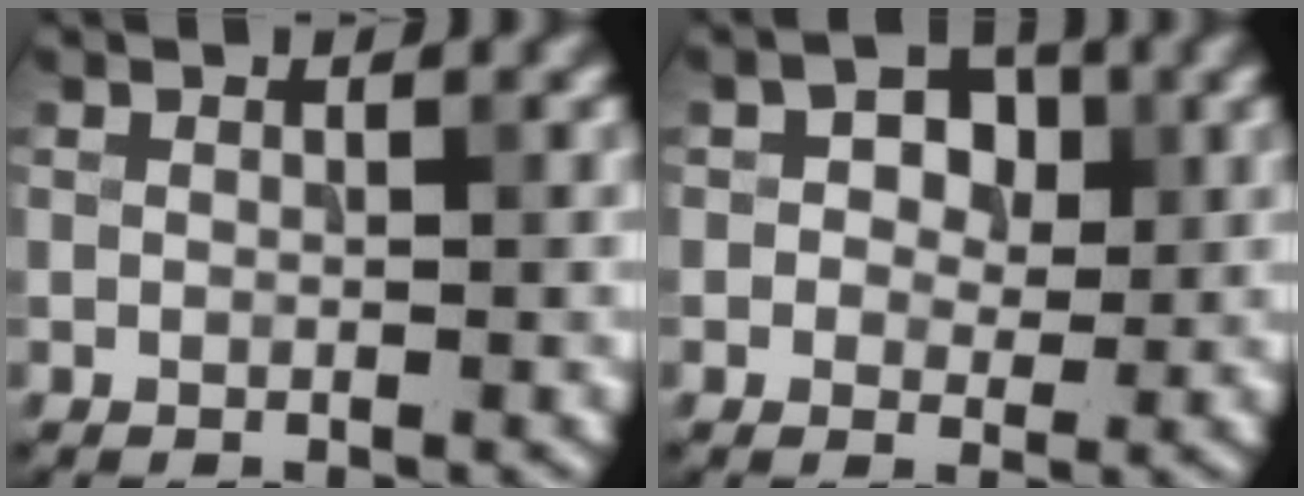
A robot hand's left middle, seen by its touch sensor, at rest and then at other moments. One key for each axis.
{"total": 3.5, "fx": 0.7, "fy": 2.5, "fz": 2.2, "tx": -0.030, "ty": 0.003, "tz": 0.001}